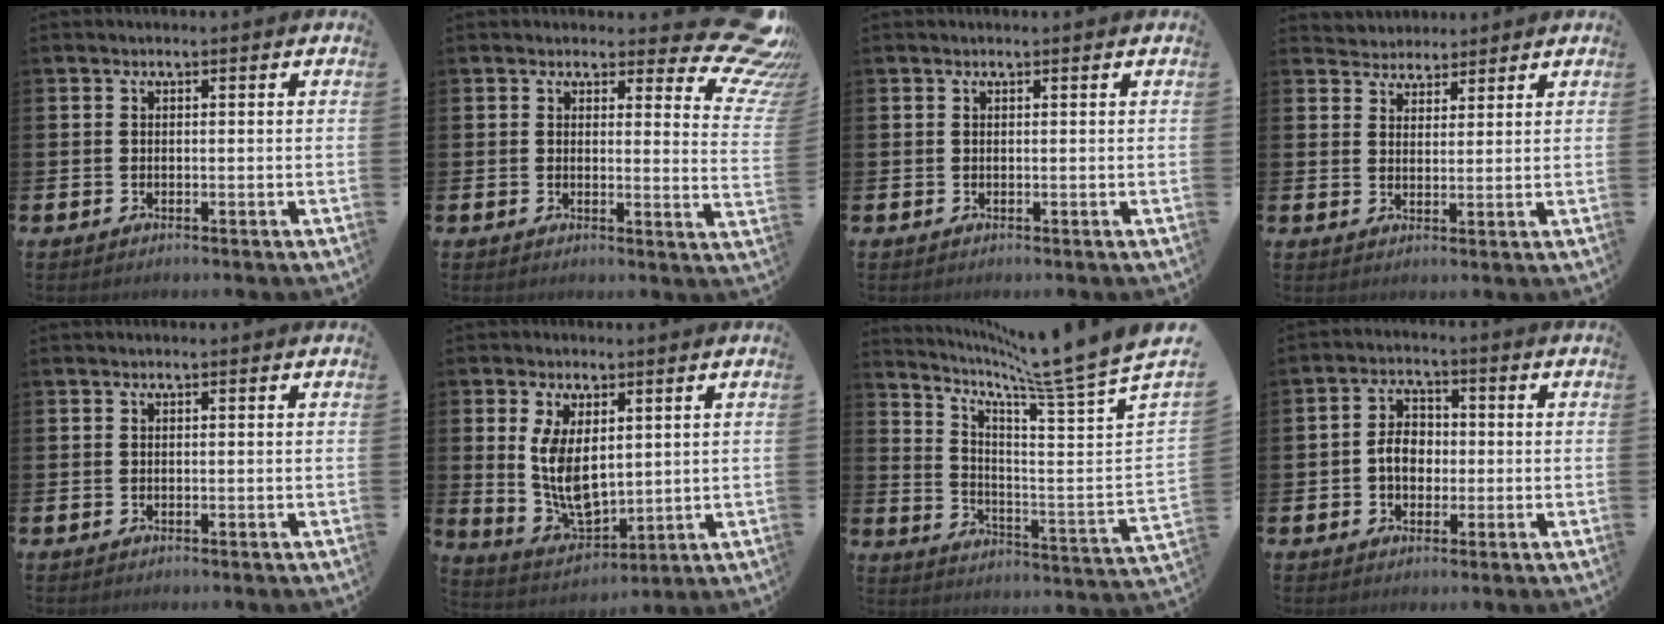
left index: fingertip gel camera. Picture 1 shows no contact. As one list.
[{"total": 6.3, "force": [5.0, 2.3, 2.9], "torque": [-0.027, -0.044, 0.083]}, {"total": 0.0}, {"total": 3.5, "force": [3.2, 1.2, -0.7], "torque": [-0.001, -0.014, 0.058]}, {"total": 0.0}, {"total": 6.5, "force": [1.8, 3.9, 4.9], "torque": [-0.097, -0.015, 0.028]}, {"total": 9.0, "force": [7.9, -1.0, 4.3], "torque": [-0.102, -0.081, 0.120]}, {"total": 4.3, "force": [-0.6, 3.2, 2.7], "torque": [-0.049, 0.008, -0.016]}]